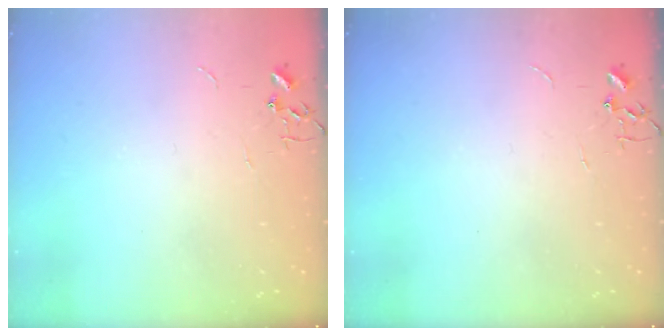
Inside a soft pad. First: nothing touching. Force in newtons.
{"total": 0.0}